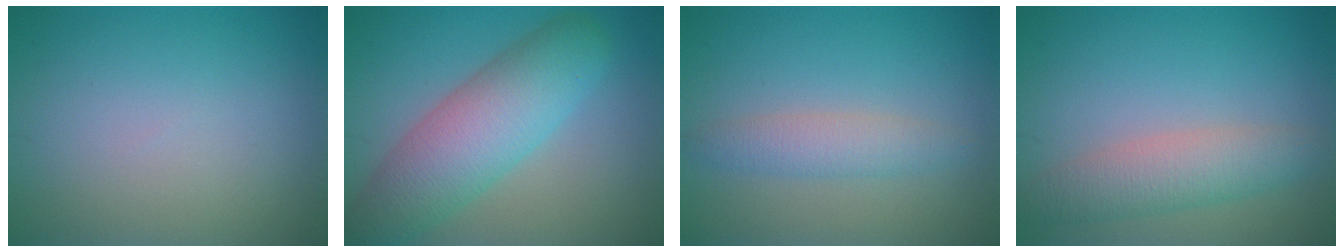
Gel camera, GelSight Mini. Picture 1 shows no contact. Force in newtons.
{"total": 7.6, "press": 7.6, "slide": 0.4}
{"total": 2.5, "press": 2.5, "slide": 0.0}
{"total": 4.0, "press": 4.0, "slide": 0.1}